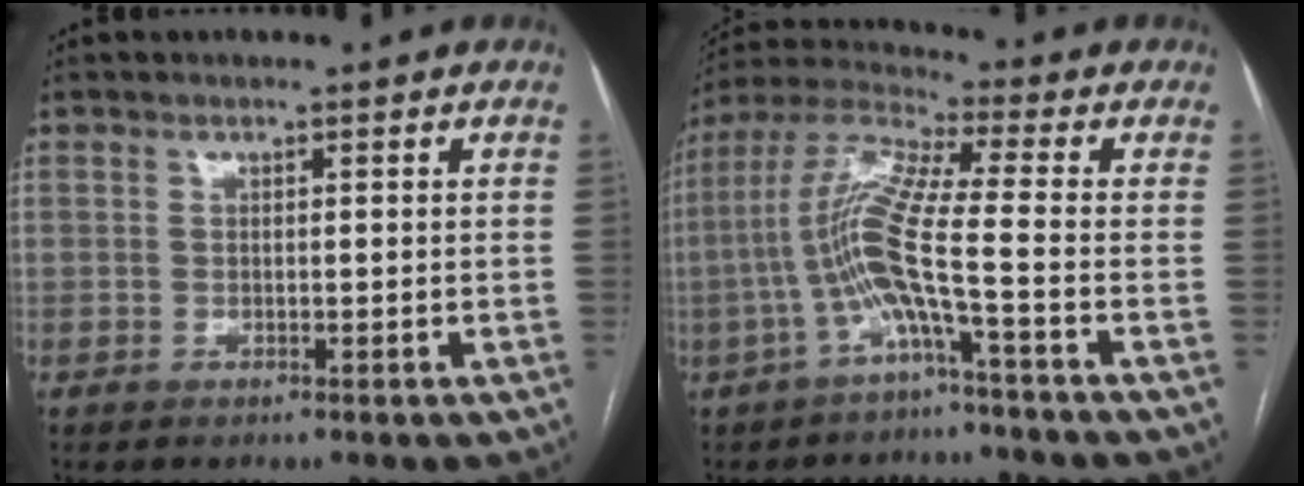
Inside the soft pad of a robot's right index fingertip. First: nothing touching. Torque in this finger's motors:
{"motor_torque": [1.63, -0.50, 0.47, 0.13]}